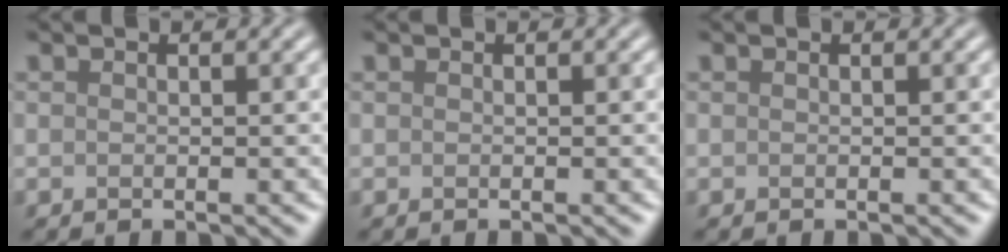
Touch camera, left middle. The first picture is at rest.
{"total": 0.0}
{"total": 0.0}